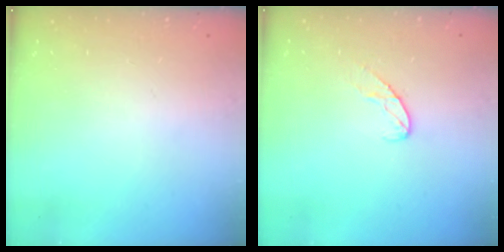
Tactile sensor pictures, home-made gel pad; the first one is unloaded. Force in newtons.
{"total": 8.0, "press": 8.0, "slide": 0.7}